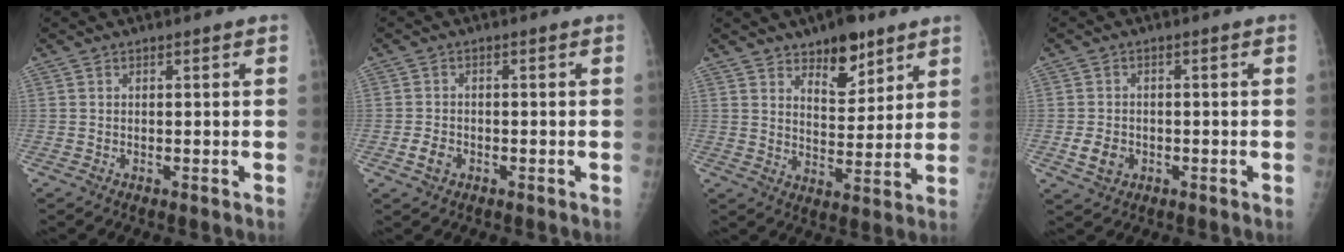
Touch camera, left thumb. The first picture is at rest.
{"total": 3.2, "force": [-1.3, 2.4, 1.7], "torque": [-0.028, 0.007, -0.022]}
{"total": 9.8, "force": [6.6, 4.7, 5.5], "torque": [-0.053, -0.044, 0.106]}
{"total": 4.1, "force": [-1.2, 3.2, 2.2], "torque": [-0.031, 0.003, -0.016]}